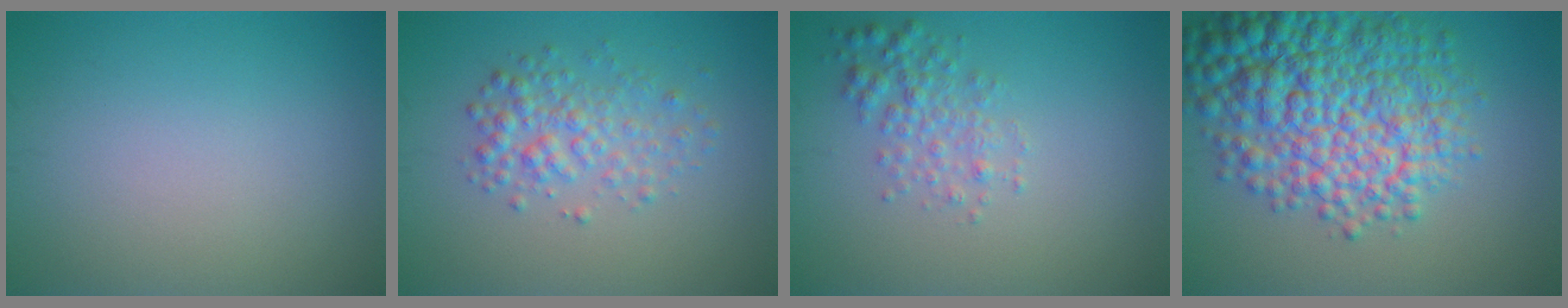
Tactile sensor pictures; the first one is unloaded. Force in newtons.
{"total": 3.1, "press": 3.1, "slide": 0.1}
{"total": 2.4, "press": 2.4, "slide": 0.1}
{"total": 10.9, "press": 10.9, "slide": 0.3}